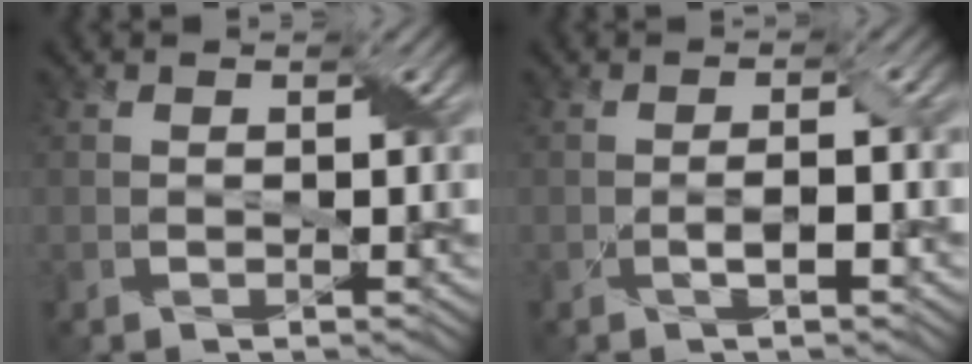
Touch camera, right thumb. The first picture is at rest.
{"total": 2.3, "force": [-0.8, 0.4, 2.1], "torque": [-0.041, 0.005, -0.015]}